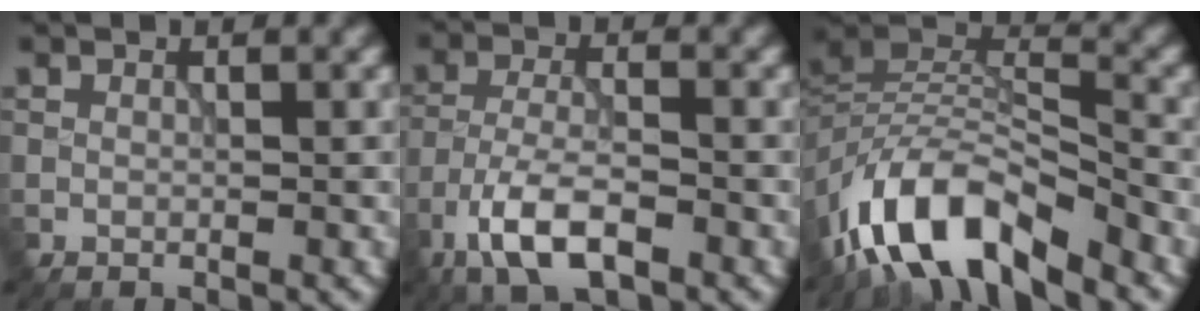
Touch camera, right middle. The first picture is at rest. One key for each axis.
{"total": 6.2, "fx": -3.7, "fy": 2.2, "fz": 4.4, "tx": -0.087, "ty": -0.001, "tz": -0.075}
{"total": 10.2, "fx": -6.9, "fy": 3.7, "fz": 6.4, "tx": -0.107, "ty": 0.005, "tz": -0.142}